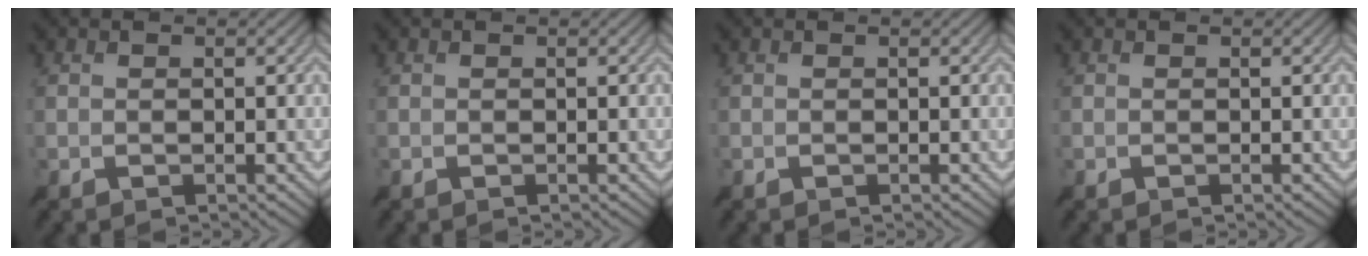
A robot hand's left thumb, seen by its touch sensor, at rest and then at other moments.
{"total": 0.0}
{"total": 0.0}
{"total": 0.0}